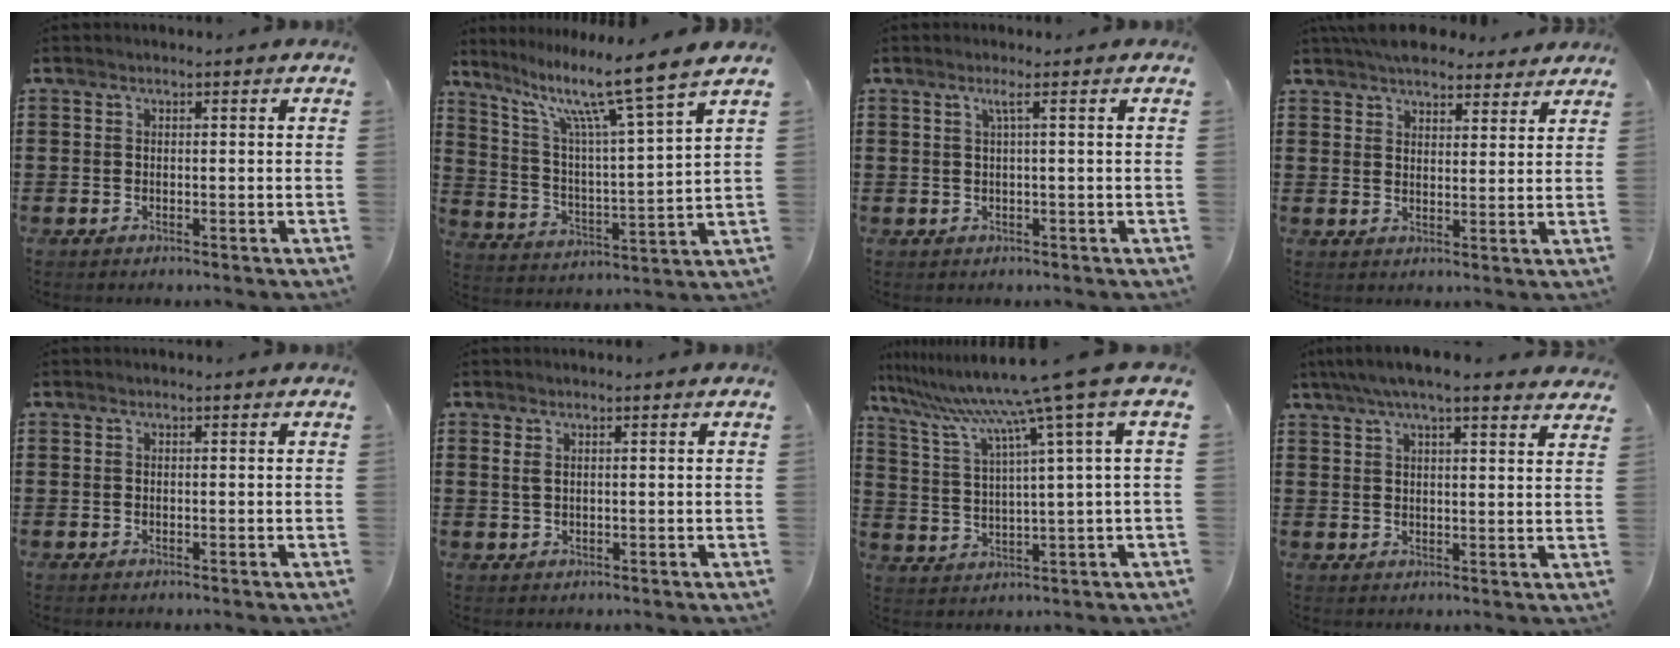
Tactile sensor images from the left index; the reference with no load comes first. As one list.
[{"total": 11.3, "force": [8.5, -0.2, 7.6], "torque": [-0.160, -0.057, 0.128]}, {"total": 1.7, "force": [0.5, -0.5, 1.6], "torque": [-0.030, -0.002, 0.007]}, {"total": 5.3, "force": [4.9, 1.6, 1.3], "torque": [-0.039, -0.006, 0.093]}, {"total": 0.0}, {"total": 1.3, "force": [0.6, 0.2, 1.1], "torque": [-0.024, 0.002, 0.012]}, {"total": 11.1, "force": [7.5, -1.7, 8.0], "torque": [-0.184, -0.047, 0.113]}, {"total": 5.3, "force": [4.4, 0.4, 3.0], "torque": [-0.070, -0.010, 0.077]}]